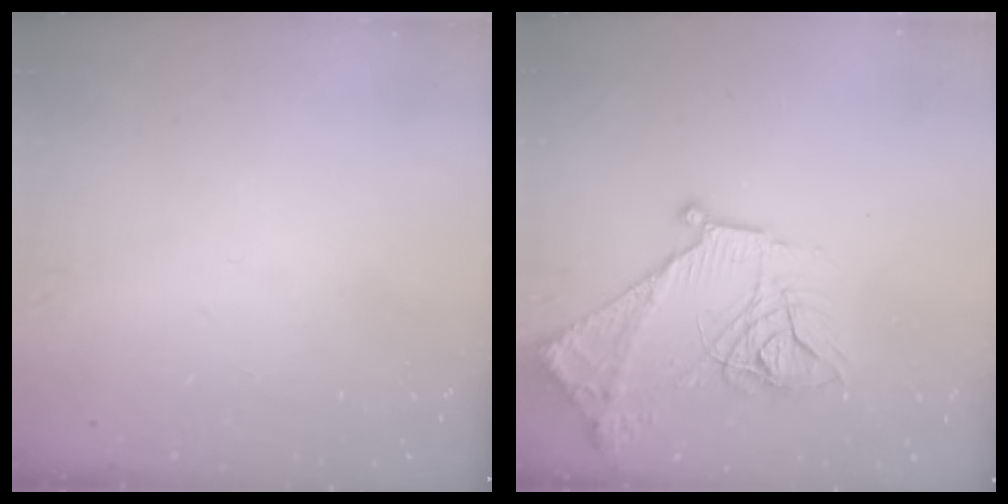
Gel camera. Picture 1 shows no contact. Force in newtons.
{"total": 15.5, "press": 15.4, "slide": 1.4}